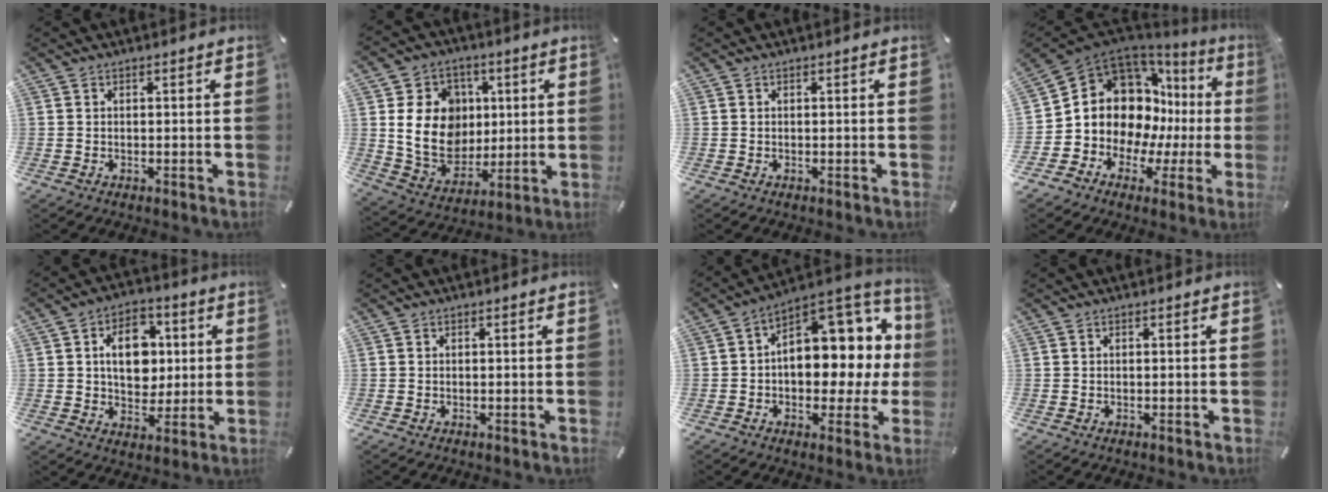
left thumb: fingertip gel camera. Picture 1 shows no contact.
{"total": 15.6, "force": [2.1, 13.3, 7.9], "torque": [-0.152, 0.005, 0.046]}
{"total": 0.0}
{"total": 14.0, "force": [2.6, 11.8, 7.1], "torque": [-0.128, -0.048, 0.058]}
{"total": 12.0, "force": [1.7, 9.1, 7.7], "torque": [-0.111, 0.006, 0.026]}
{"total": 0.0}
{"total": 15.2, "force": [3.4, 10.2, 10.8], "torque": [-0.116, -0.043, 0.059]}
{"total": 0.0}